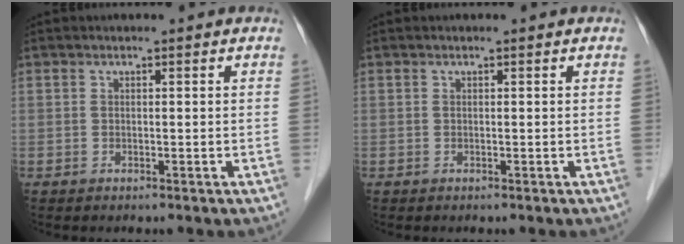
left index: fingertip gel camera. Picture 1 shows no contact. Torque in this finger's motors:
{"motor_torque": [0.00, 0.00, 0.00, 0.00]}